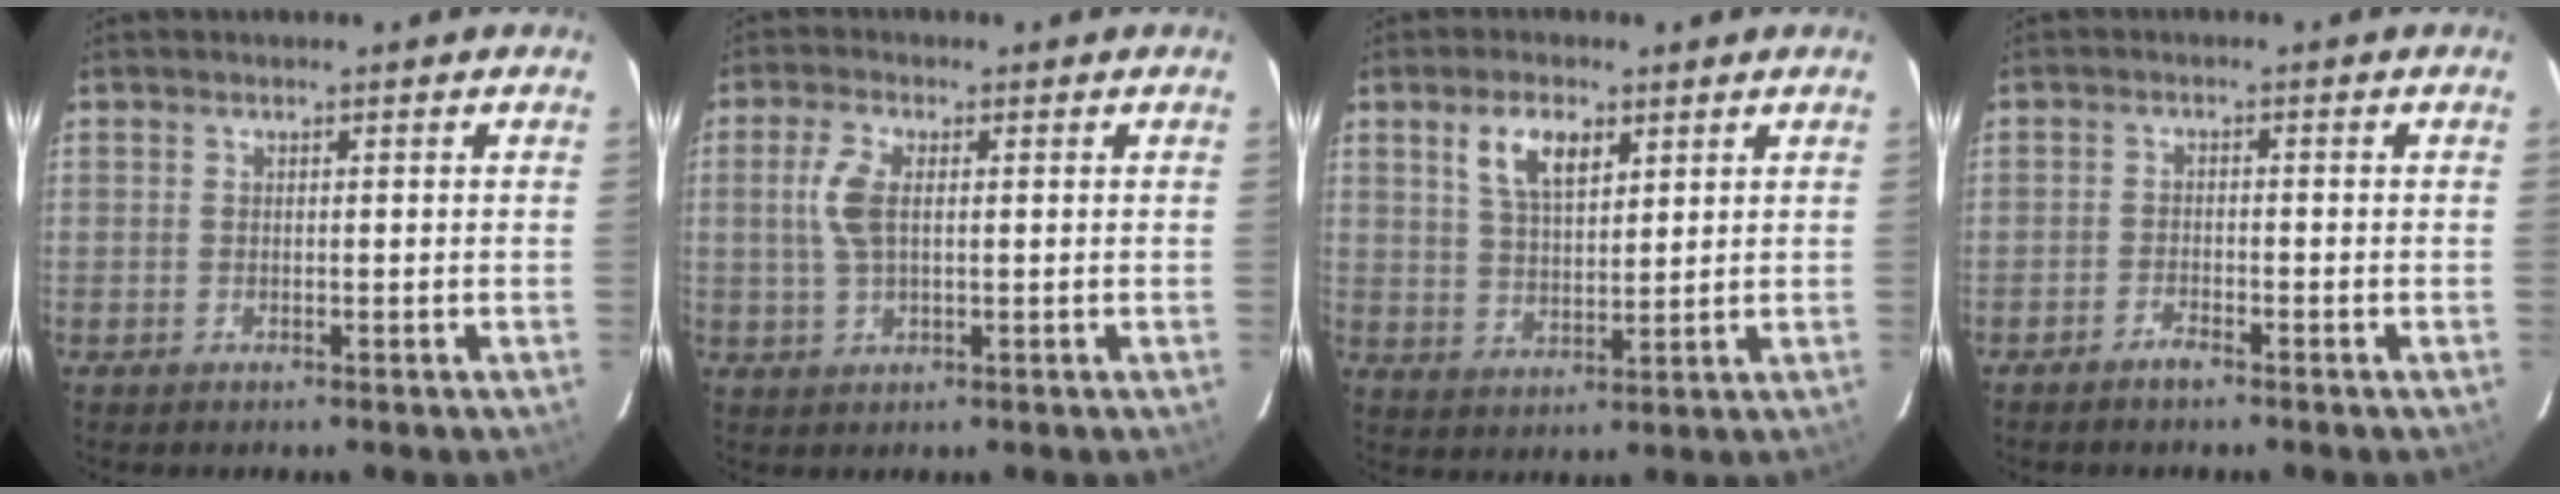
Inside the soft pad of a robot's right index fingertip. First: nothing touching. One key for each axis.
{"total": 5.7, "fx": 0.9, "fy": 2.7, "fz": 4.9, "tx": -0.106, "ty": 0.006, "tz": 0.020}
{"total": 7.3, "fx": 3.8, "fy": 3.4, "fz": 5.3, "tx": -0.100, "ty": 0.010, "tz": 0.074}
{"total": 1.9, "fx": -1.7, "fy": 0.5, "fz": 0.7, "tx": -0.023, "ty": 0.001, "tz": -0.035}